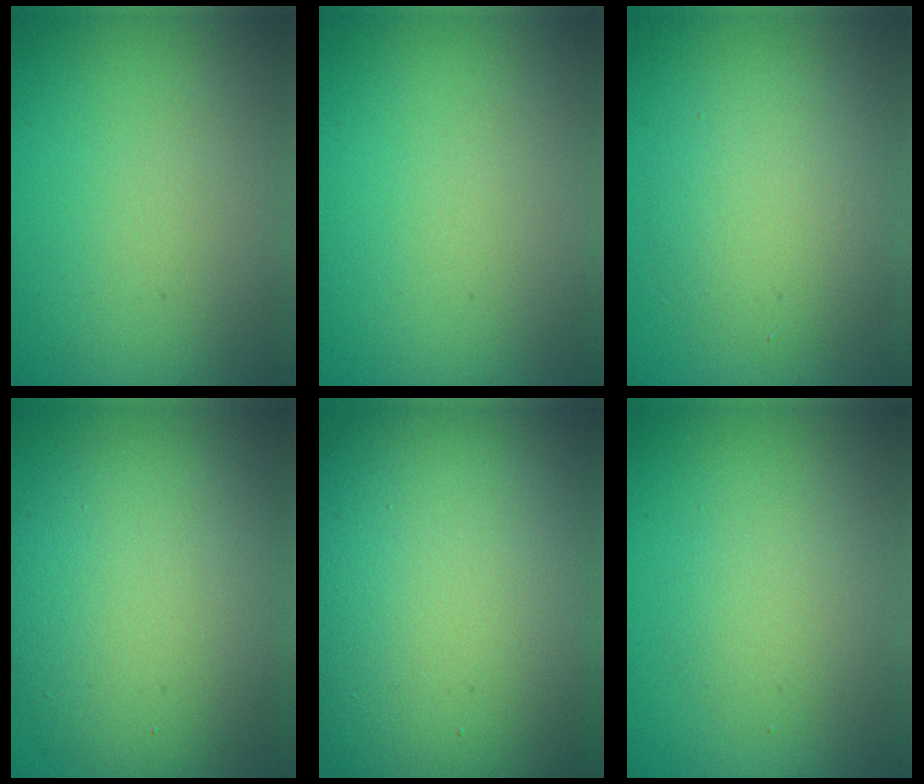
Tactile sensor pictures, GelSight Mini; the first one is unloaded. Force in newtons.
{"total": 0.0}
{"total": 4.0, "press": 4.0, "slide": 0.3}
{"total": 10.3, "press": 10.3, "slide": 0.4}
{"total": 19.8, "press": 19.7, "slide": 1.4}
{"total": 2.5, "press": 2.5, "slide": 0.2}